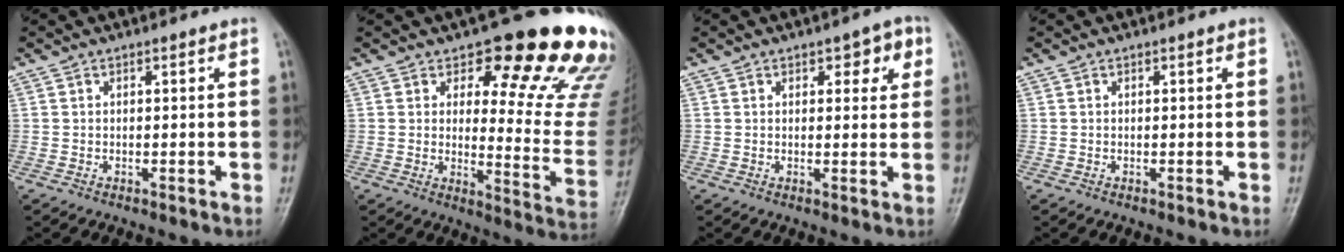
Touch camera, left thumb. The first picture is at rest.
{"total": 18.7, "force": [14.7, 6.2, 9.9], "torque": [-0.061, -0.125, 0.168]}
{"total": 4.8, "force": [2.2, 2.6, 3.4], "torque": [-0.012, -0.004, 0.022]}
{"total": 0.0}